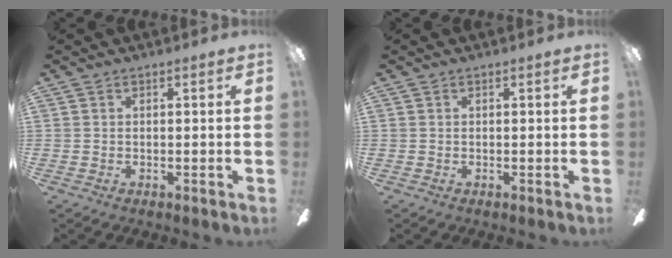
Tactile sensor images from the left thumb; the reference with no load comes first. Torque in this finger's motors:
{"motor_torque": [-0.13, -0.14, 0.08, -0.03, 0.00]}